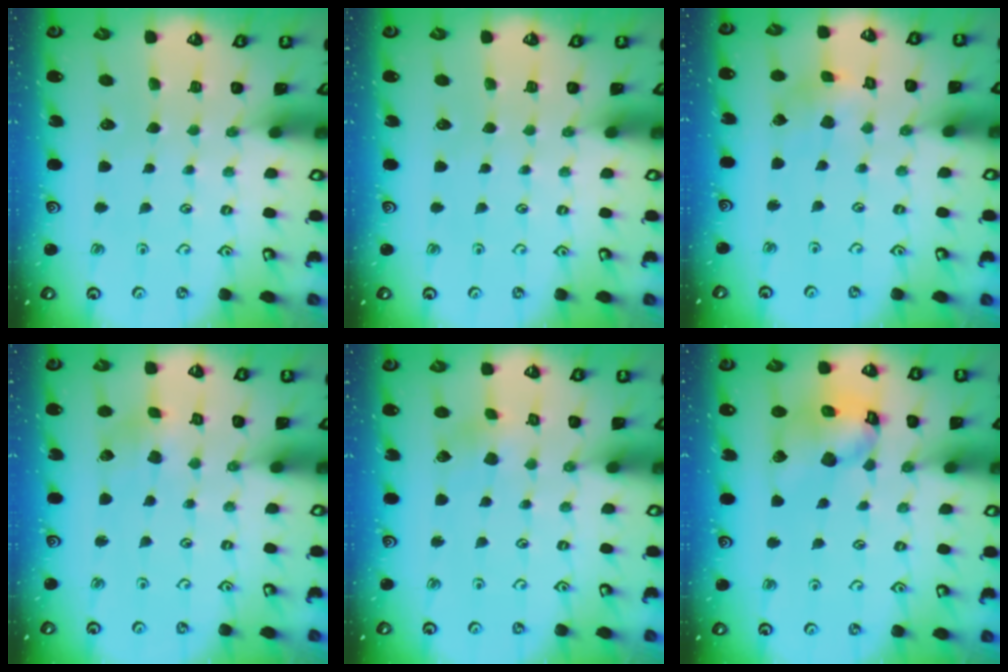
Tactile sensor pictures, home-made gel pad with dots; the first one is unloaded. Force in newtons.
{"total": 0.0}
{"total": 2.9, "press": 2.9, "slide": 0.3}
{"total": 2.4, "press": 2.3, "slide": 0.6}
{"total": 2.5, "press": 2.3, "slide": 0.8}
{"total": 15.3, "press": 15.1, "slide": 2.1}